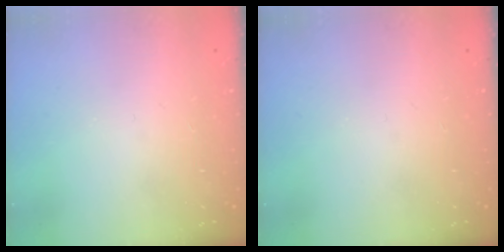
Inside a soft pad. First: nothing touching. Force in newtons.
{"total": 0.0}